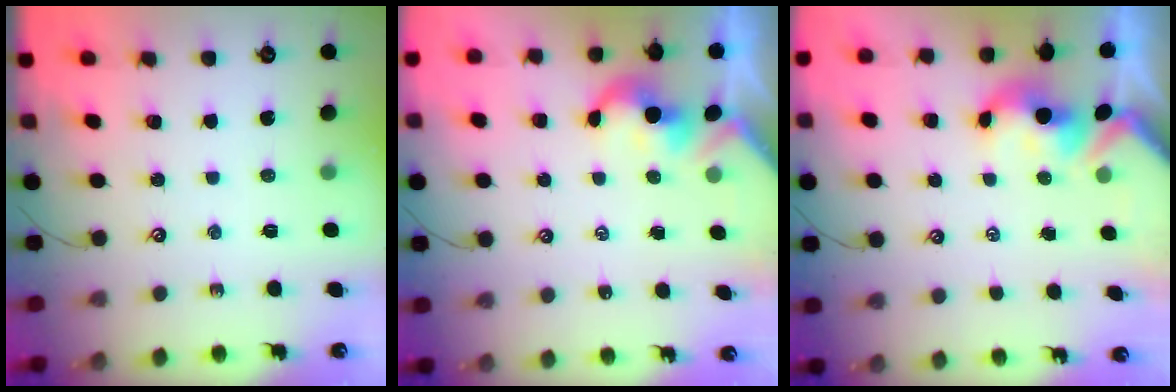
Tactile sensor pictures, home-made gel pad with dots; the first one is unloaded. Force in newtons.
{"total": 2.2, "press": 2.1, "slide": 0.4}
{"total": 2.1, "press": 1.9, "slide": 0.7}